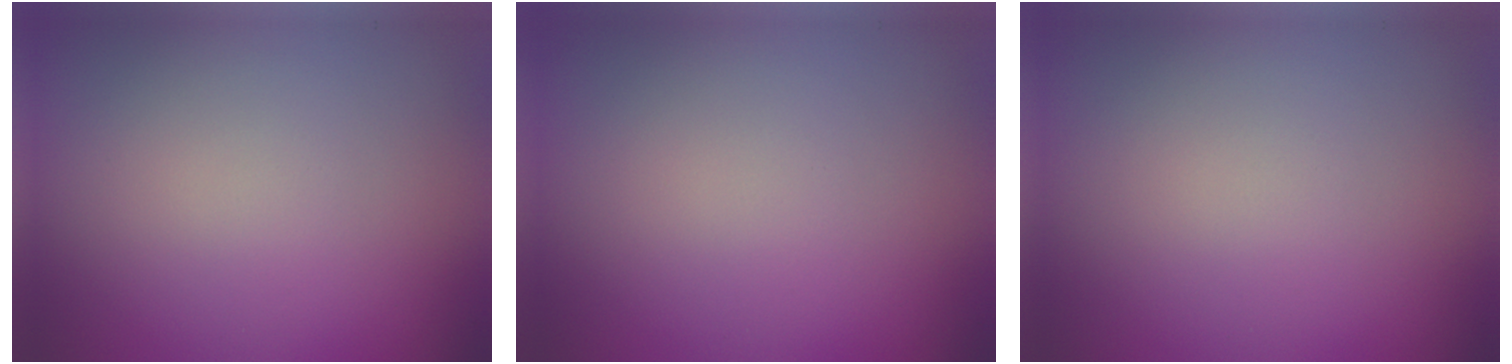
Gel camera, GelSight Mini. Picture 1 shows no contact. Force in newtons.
{"total": 0.0}
{"total": 0.0}